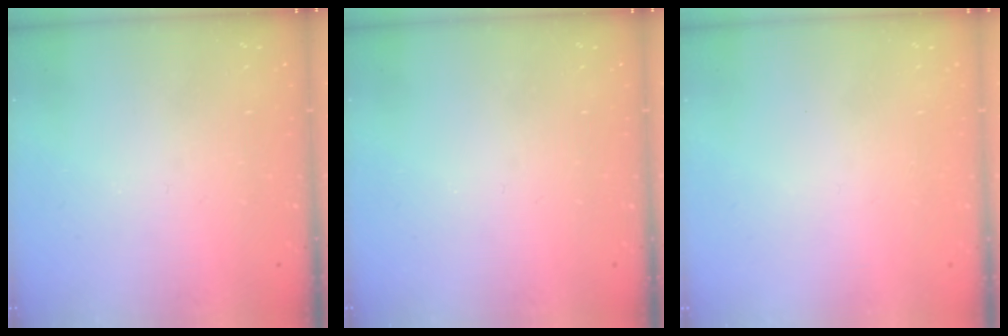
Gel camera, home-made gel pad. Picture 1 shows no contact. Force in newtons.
{"total": 0.0}
{"total": 1.7, "press": 1.7, "slide": 0.1}